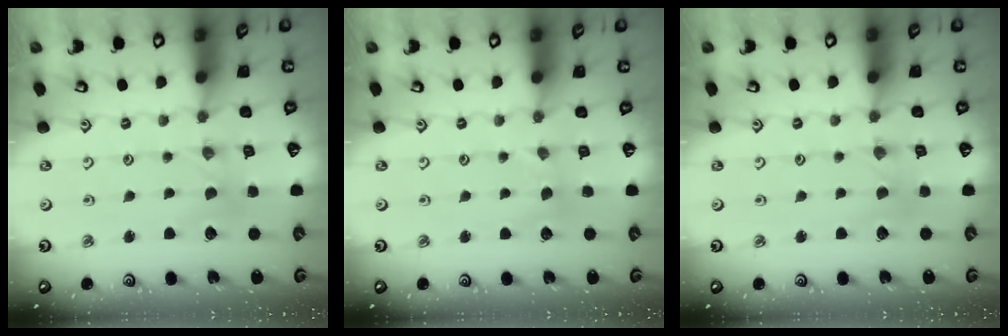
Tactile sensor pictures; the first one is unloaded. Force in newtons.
{"total": 1.1, "press": 1.1, "slide": 0.3}
{"total": 0.0}